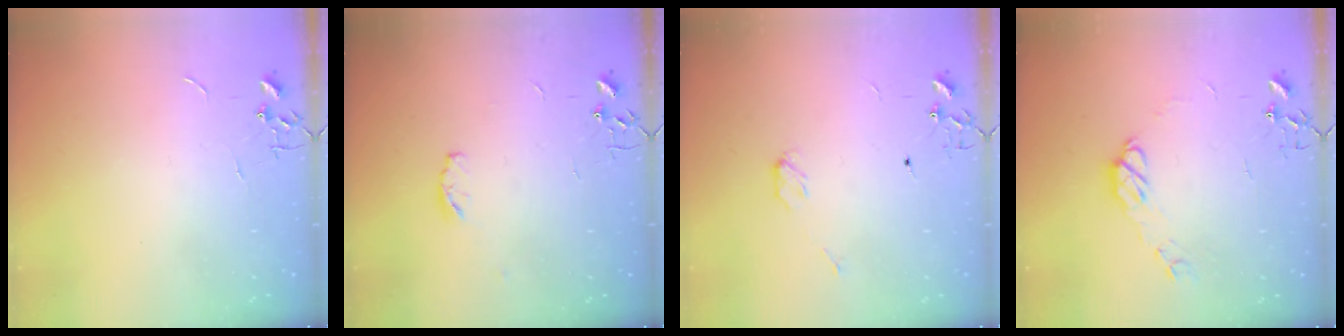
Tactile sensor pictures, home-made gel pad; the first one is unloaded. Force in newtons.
{"total": 4.3, "press": 4.3, "slide": 0.5}
{"total": 3.8, "press": 3.8, "slide": 0.4}
{"total": 8.1, "press": 8.1, "slide": 0.2}